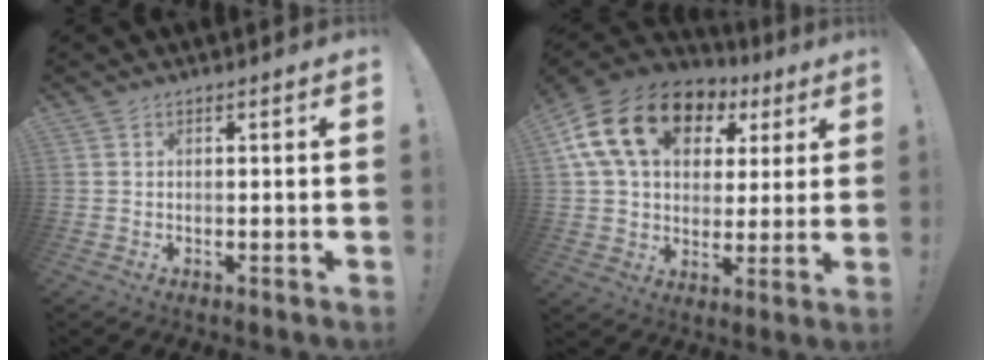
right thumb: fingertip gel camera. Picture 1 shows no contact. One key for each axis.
{"total": 20.7, "fx": 8.3, "fy": 13.9, "fz": 12.9, "tx": -0.216, "ty": -0.021, "tz": 0.154}